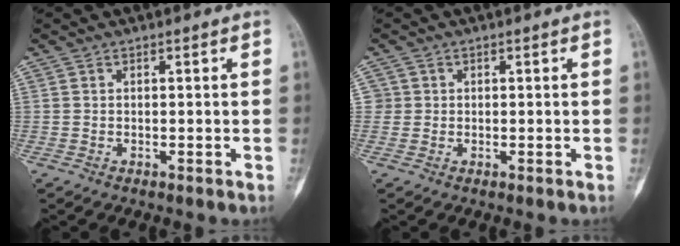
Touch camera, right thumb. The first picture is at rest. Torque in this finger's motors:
{"motor_torque": [-0.32, -0.40, 0.05, -0.08, 0.02]}